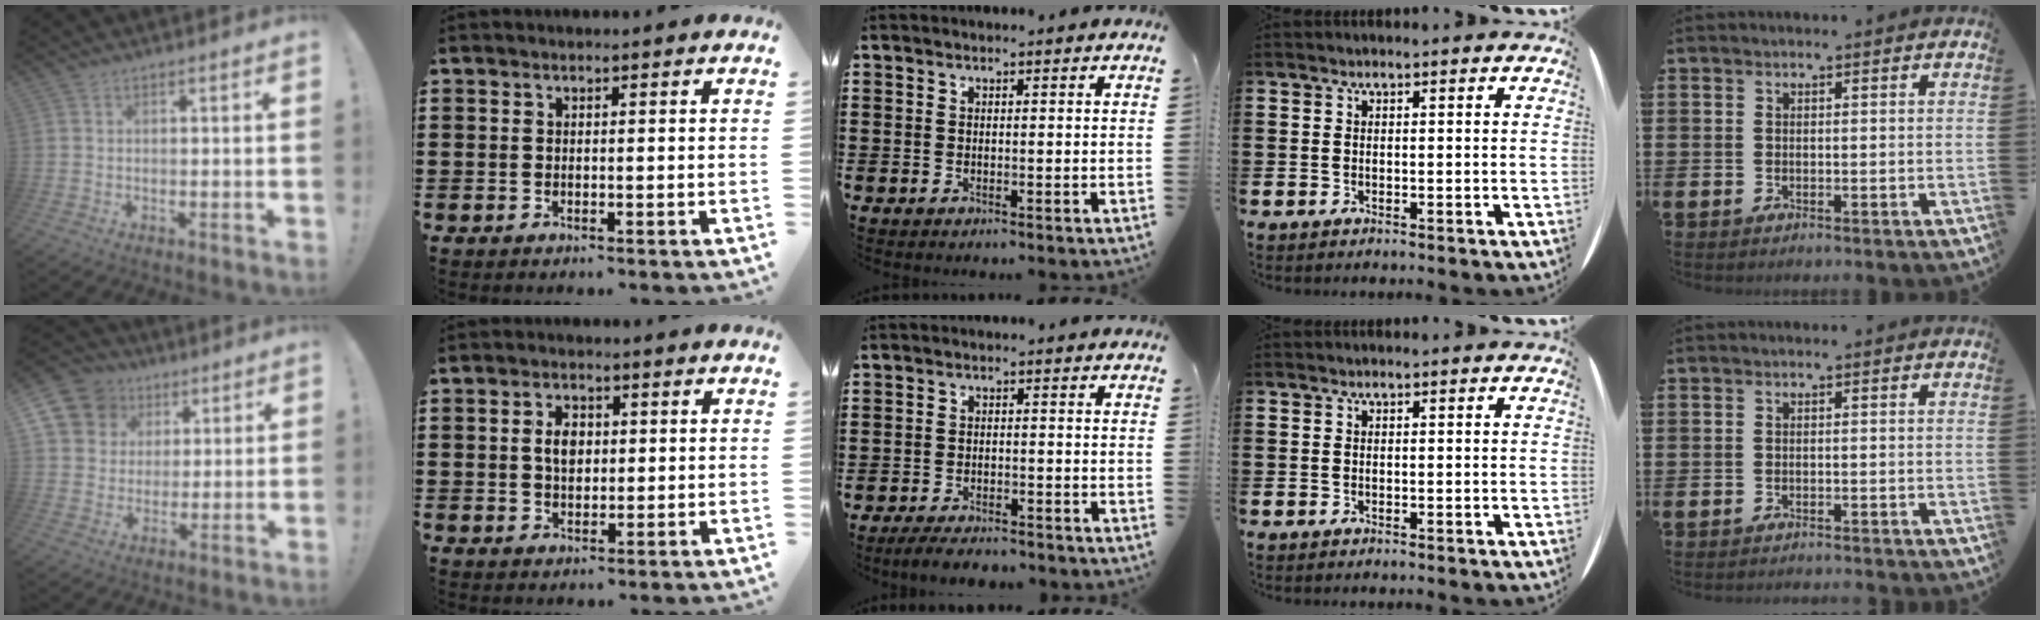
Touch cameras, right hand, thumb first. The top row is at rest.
{"thumb": {"total": 12.3, "force": [5.0, 10.4, 4.2], "torque": [-0.060, -0.026, 0.106]}, "index": {"total": 3.7, "force": [0.4, 2.3, 2.8], "torque": [-0.052, 0.008, 0.004]}, "middle": {"total": 3.2, "force": [-3.1, 0.3, 0.7], "torque": [-0.013, 0.000, -0.063]}, "little": {"total": 0.7, "force": [-0.7, -0.1, 0.0], "torque": [0.000, -0.001, -0.015]}}